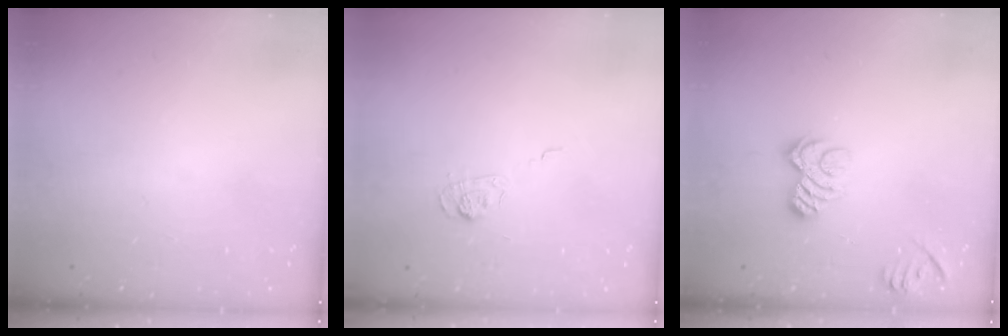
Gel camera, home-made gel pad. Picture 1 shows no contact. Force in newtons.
{"total": 3.1, "press": 2.7, "slide": 1.6}
{"total": 8.7, "press": 8.7, "slide": 0.3}